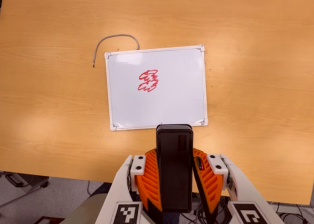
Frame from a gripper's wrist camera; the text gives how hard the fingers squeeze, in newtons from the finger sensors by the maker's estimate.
{"total": 8.5, "left": 6.6, "right": 10.5}